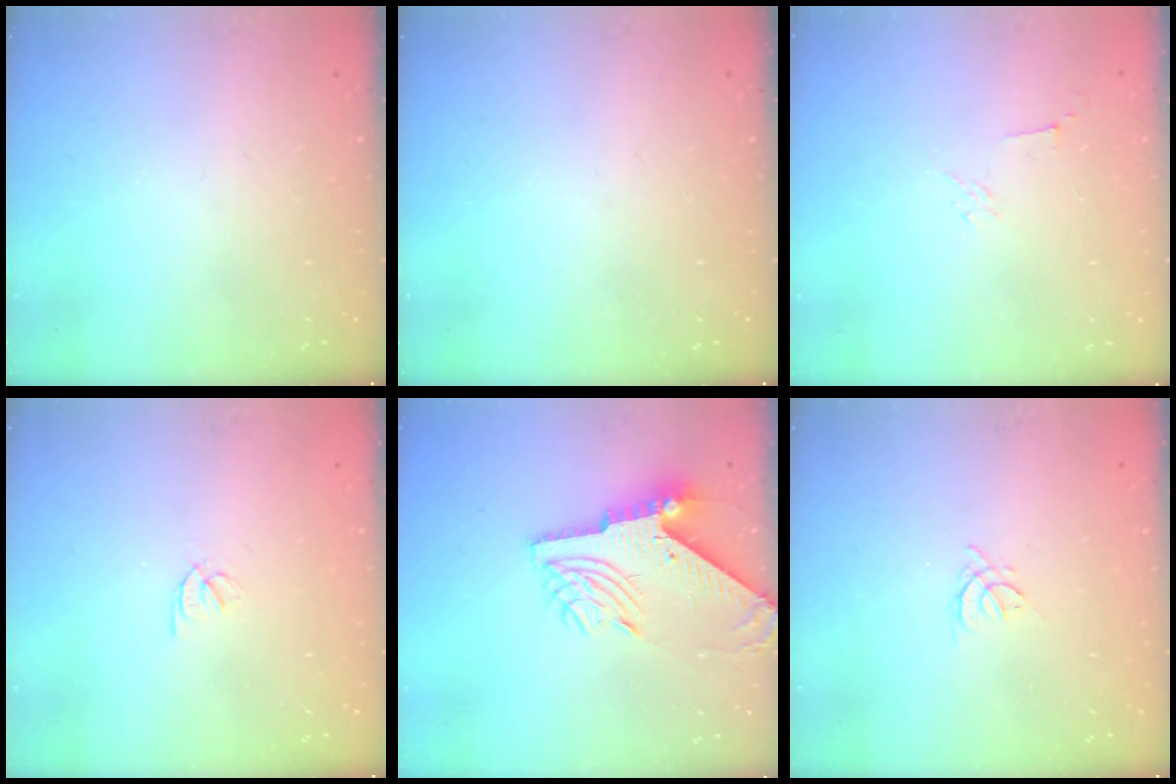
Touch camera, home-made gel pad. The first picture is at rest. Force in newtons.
{"total": 0.0}
{"total": 2.9, "press": 2.8, "slide": 0.8}
{"total": 2.1, "press": 2.1, "slide": 0.4}
{"total": 10.4, "press": 10.3, "slide": 1.4}
{"total": 2.4, "press": 2.3, "slide": 0.6}